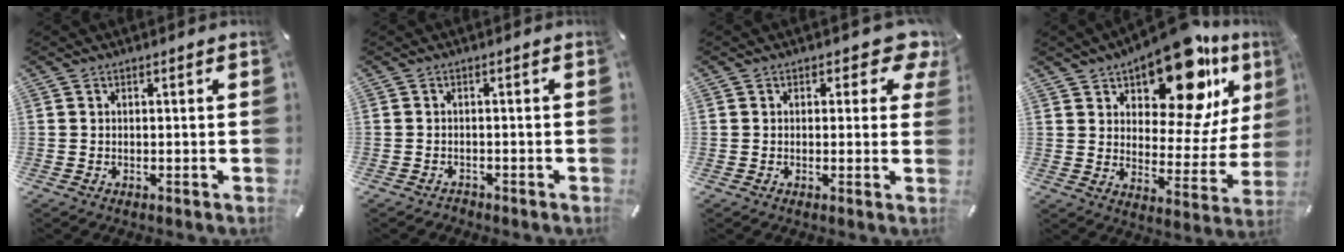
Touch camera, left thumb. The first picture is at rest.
{"total": 1.1, "force": [-1.0, 0.4, 0.2], "torque": [-0.006, 0.004, -0.023]}
{"total": 6.1, "force": [3.1, 3.7, 3.8], "torque": [-0.026, -0.025, 0.046]}
{"total": 20.1, "force": [14.5, 8.8, 10.8], "torque": [-0.149, -0.116, 0.242]}